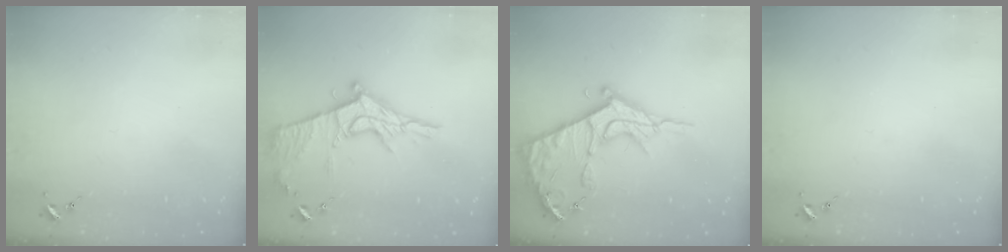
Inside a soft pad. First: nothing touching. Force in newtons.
{"total": 16.9, "press": 16.8, "slide": 1.4}
{"total": 16.8, "press": 16.8, "slide": 1.3}
{"total": 0.0}